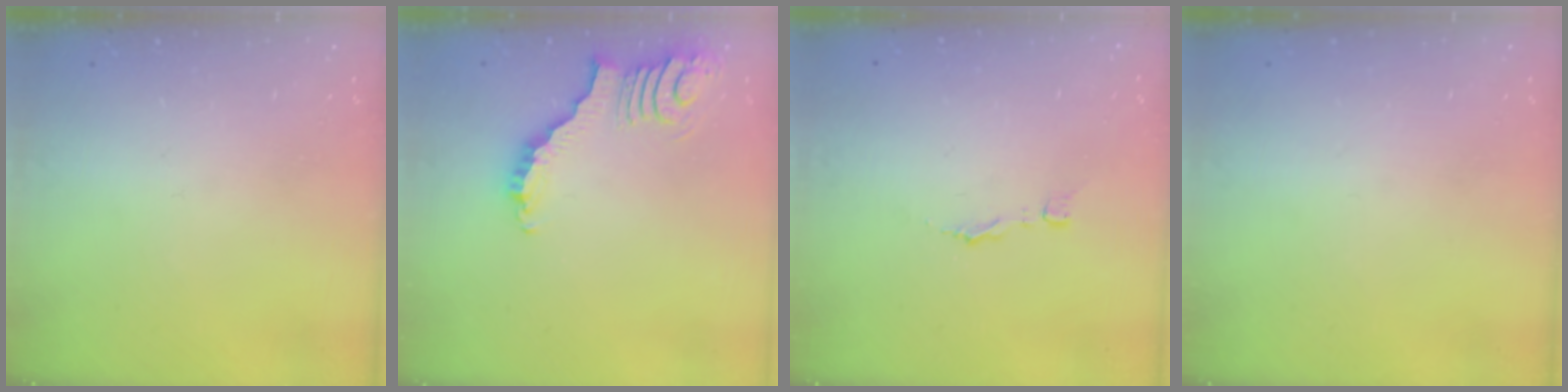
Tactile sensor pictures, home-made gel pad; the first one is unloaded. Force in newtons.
{"total": 3.9, "press": 3.9, "slide": 0.6}
{"total": 2.7, "press": 2.7, "slide": 0.3}
{"total": 0.0}